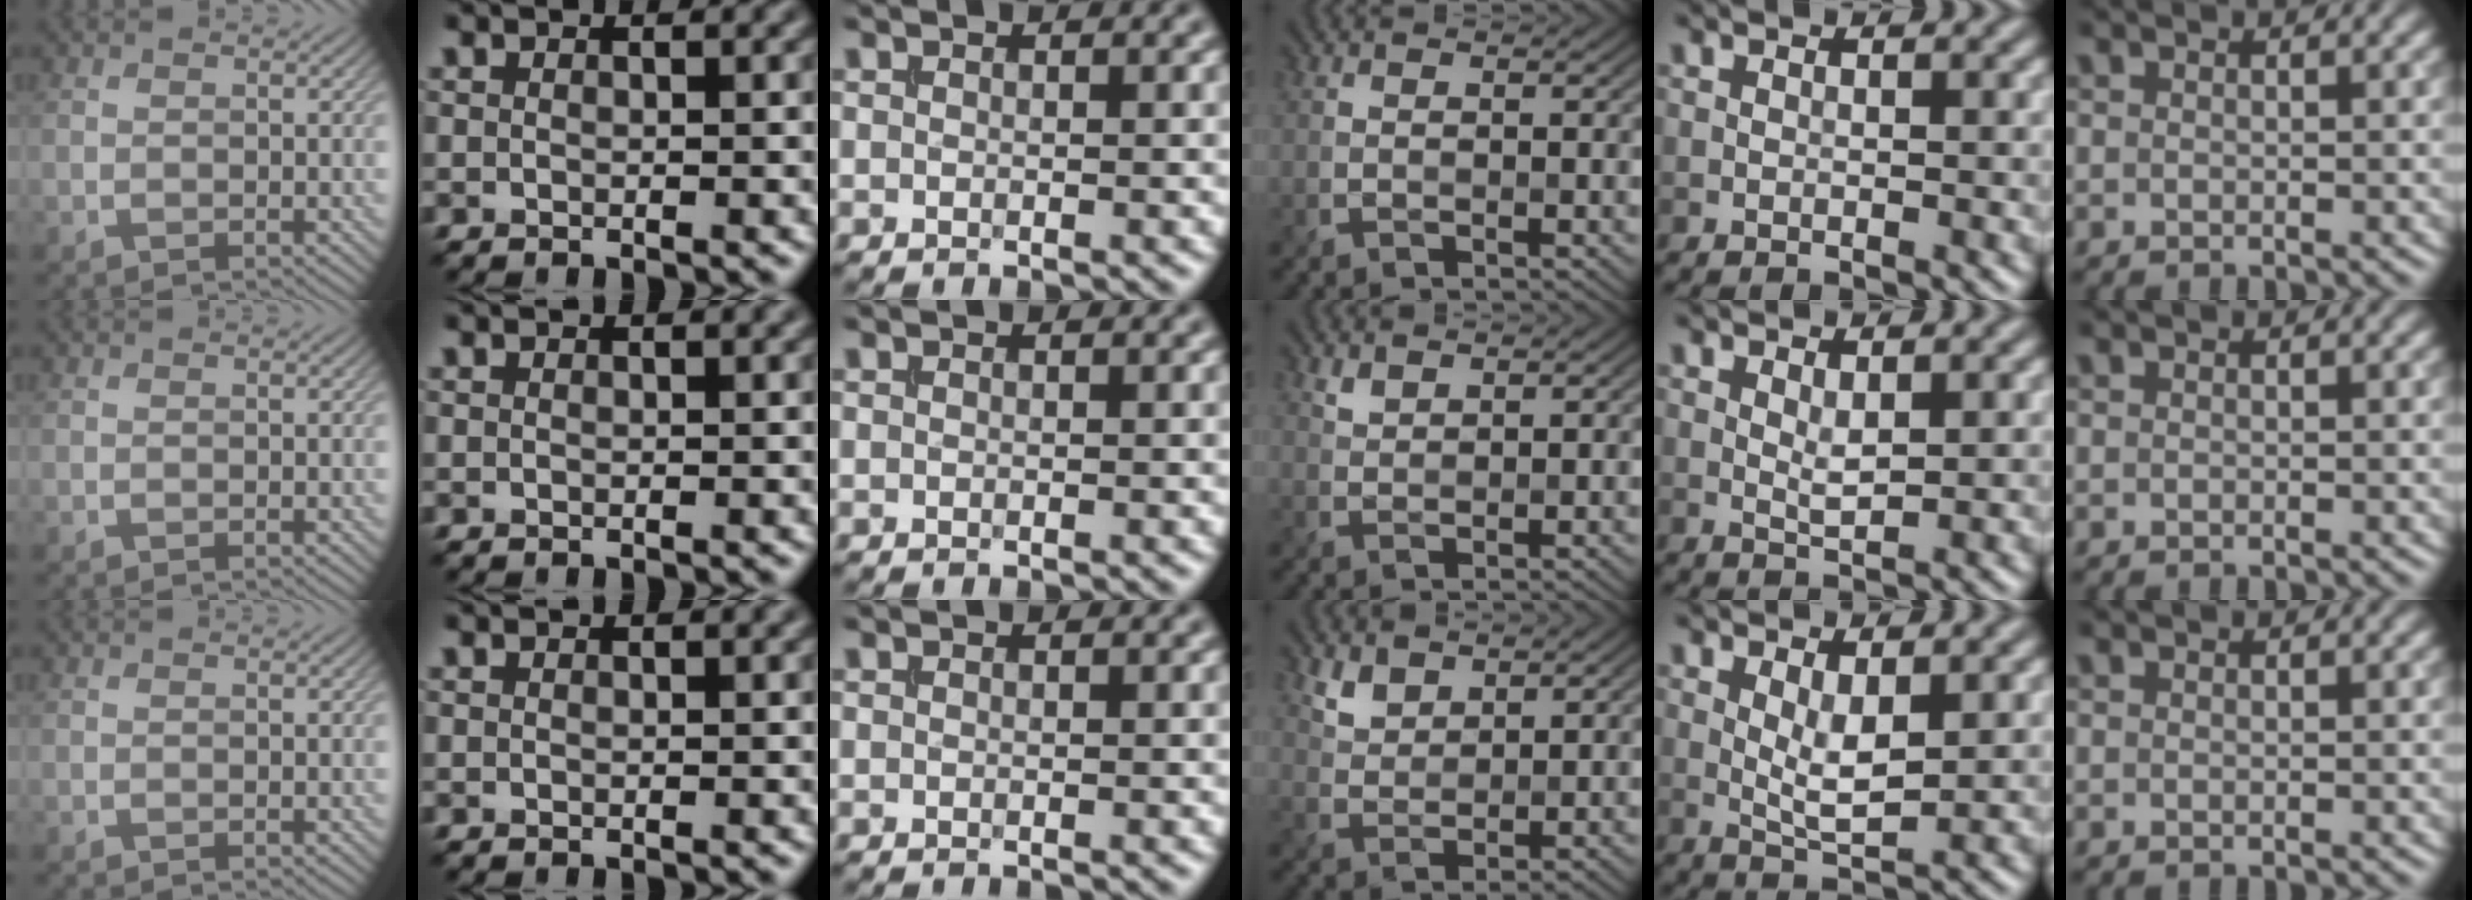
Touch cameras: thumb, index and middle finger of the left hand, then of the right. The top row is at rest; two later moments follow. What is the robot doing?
{"motion": "extract", "object": "file holder"}